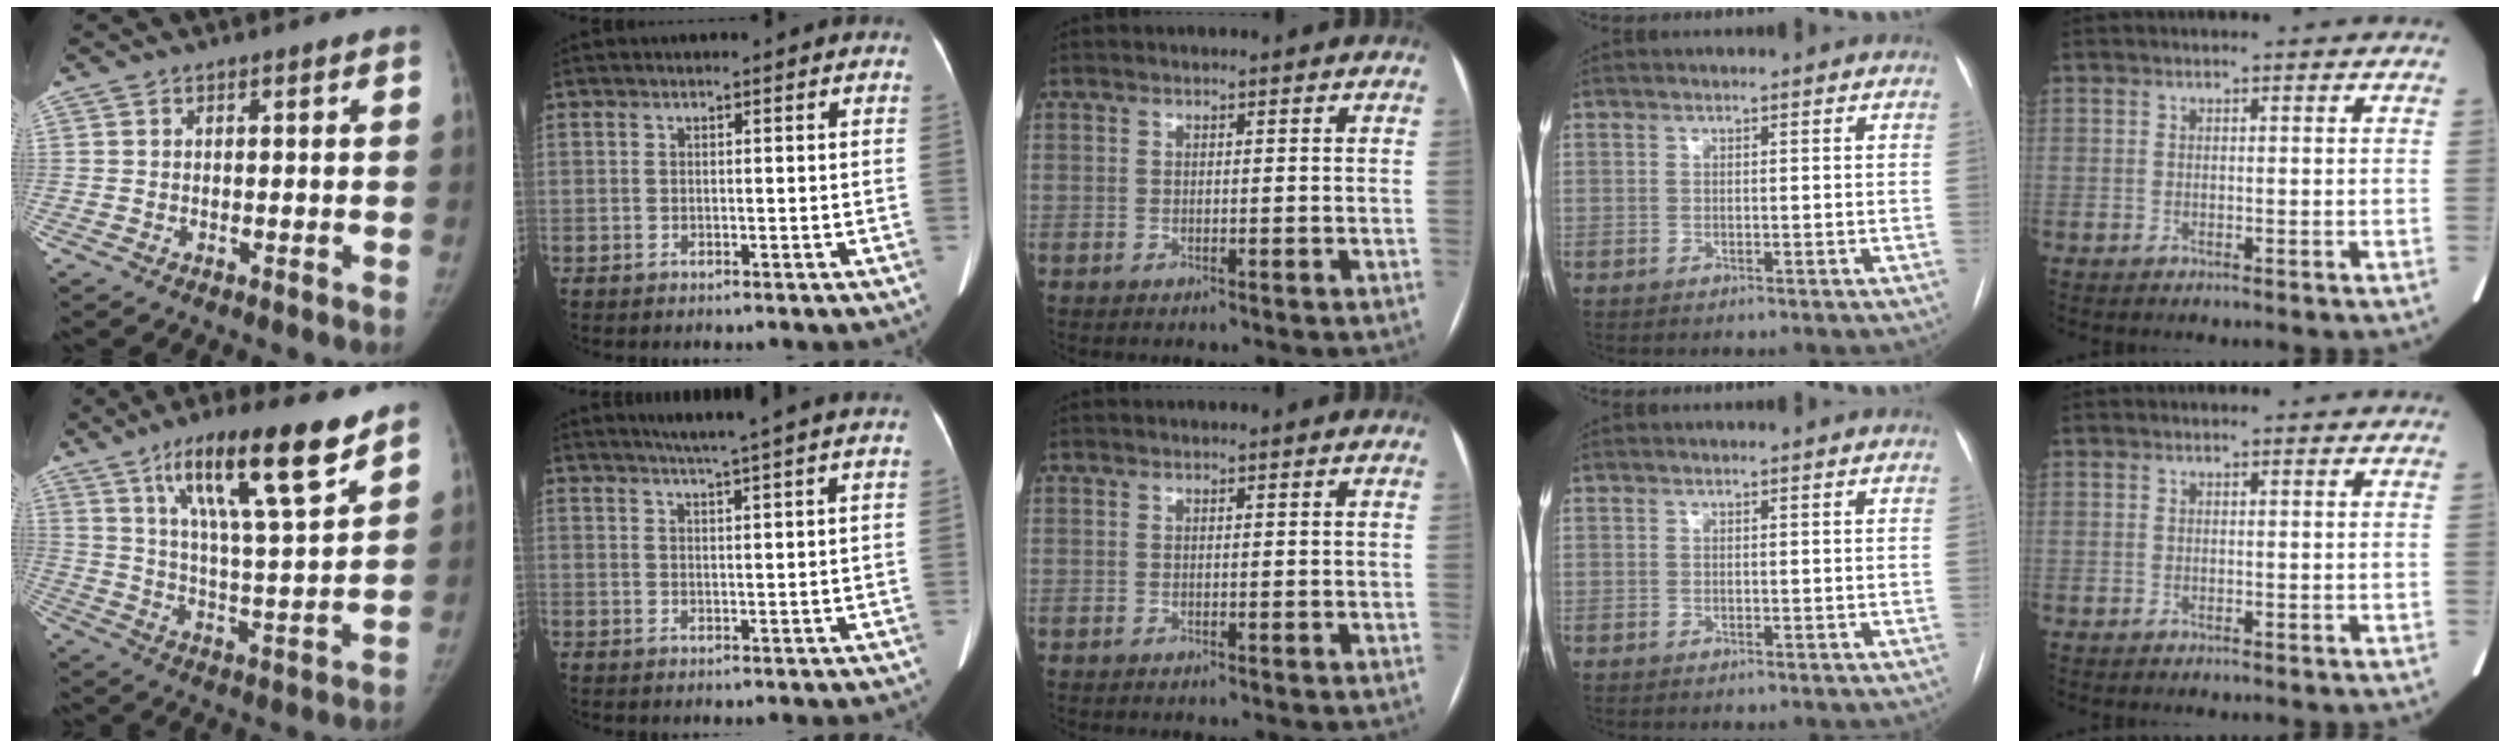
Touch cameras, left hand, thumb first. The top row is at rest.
{"thumb": {"total": 18.5, "force": [11.5, 2.9, 14.2], "torque": [-0.219, -0.052, 0.194]}, "index": {"total": 7.5, "force": [6.4, -1.3, 3.8], "torque": [-0.055, 0.012, 0.077]}}